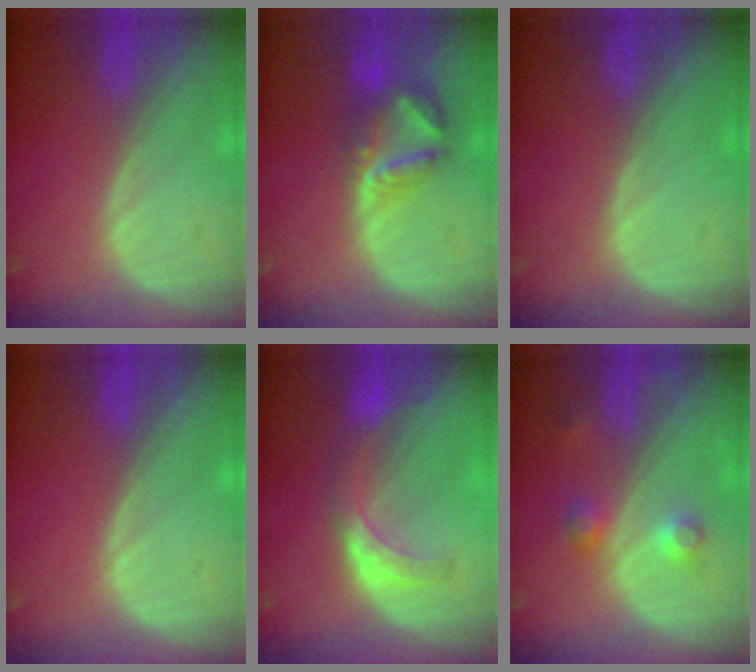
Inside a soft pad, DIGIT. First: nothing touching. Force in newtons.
{"total": 6.9, "press": 6.4, "slide": 2.5}
{"total": 0.0}
{"total": 0.0}
{"total": 5.8, "press": 5.6, "slide": 1.5}
{"total": 3.7, "press": 3.4, "slide": 1.4}